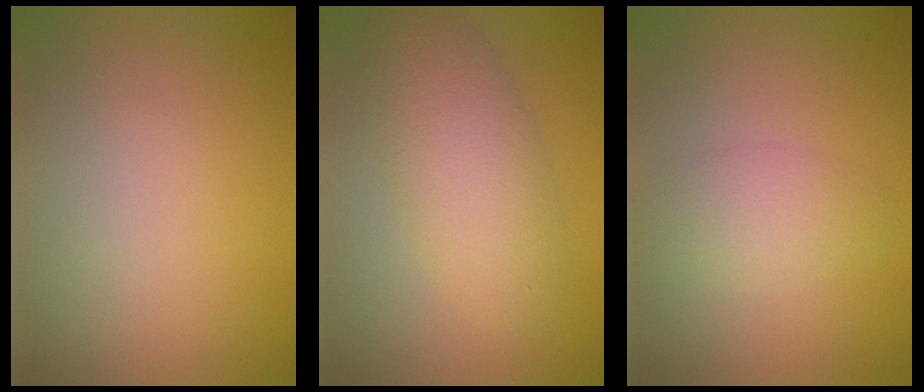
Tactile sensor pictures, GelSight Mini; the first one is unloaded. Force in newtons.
{"total": 5.1, "press": 5.1, "slide": 0.1}
{"total": 2.7, "press": 2.7, "slide": 0.1}